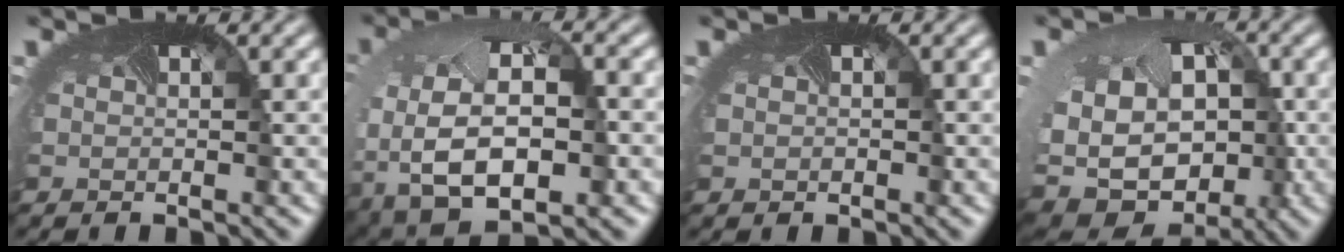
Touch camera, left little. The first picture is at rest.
{"total": 10.2, "force": [-4.0, 6.2, 7.1], "torque": [-0.150, -0.048, -0.042]}
{"total": 0.0}
{"total": 12.4, "force": [-2.2, 8.8, 8.5], "torque": [-0.167, -0.030, -0.009]}